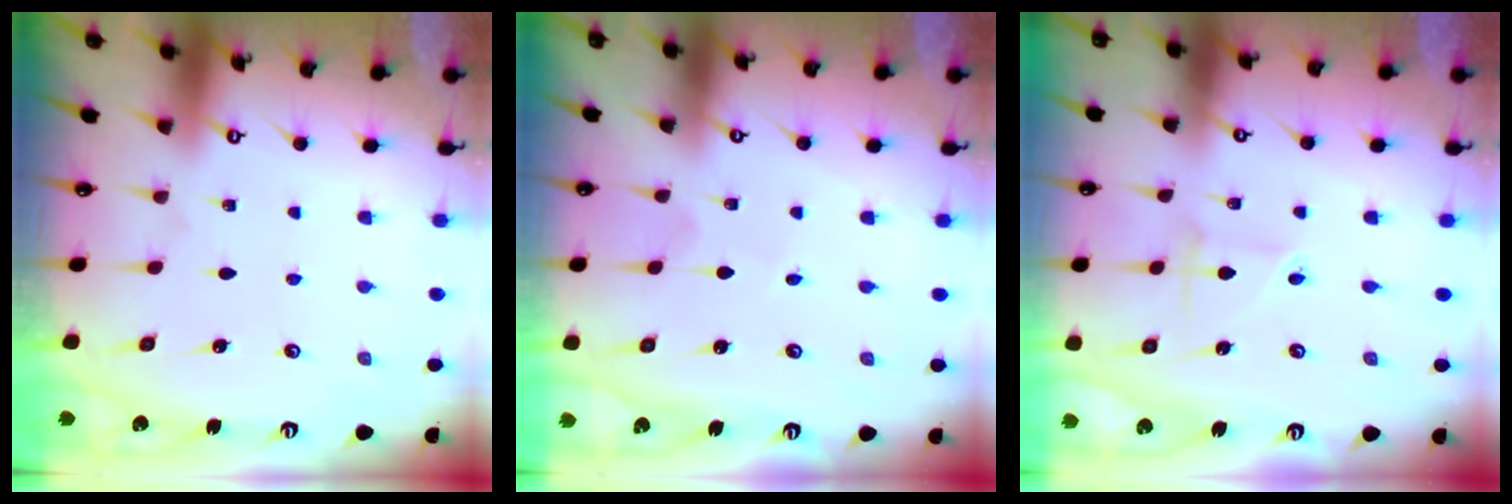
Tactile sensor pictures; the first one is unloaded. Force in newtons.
{"total": 0.7, "press": 0.7, "slide": 0.0}
{"total": 2.7, "press": 2.6, "slide": 0.3}